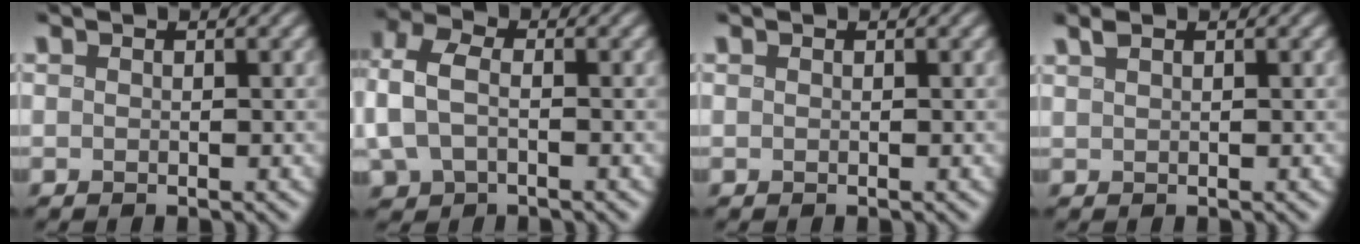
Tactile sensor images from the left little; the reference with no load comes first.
{"total": 5.2, "force": [-0.2, 3.6, 3.7], "torque": [-0.099, 0.005, -0.012]}
{"total": 0.0}
{"total": 1.0, "force": [0.8, 0.2, 0.6], "torque": [-0.014, 0.006, 0.015]}